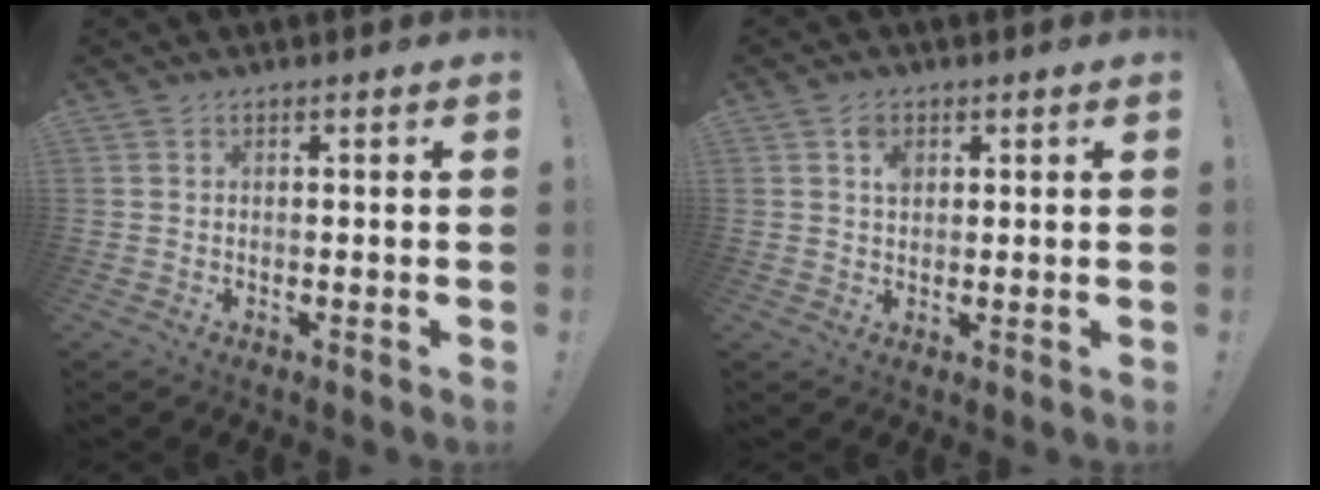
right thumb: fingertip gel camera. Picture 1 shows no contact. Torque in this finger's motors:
{"motor_torque": [0.37, 0.73, 0.20, 0.01, 0.01]}